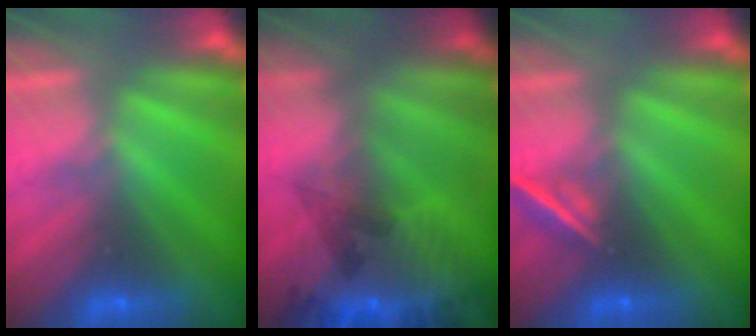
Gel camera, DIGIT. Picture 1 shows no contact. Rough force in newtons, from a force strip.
{"total": 5.8}
{"total": 2.1}